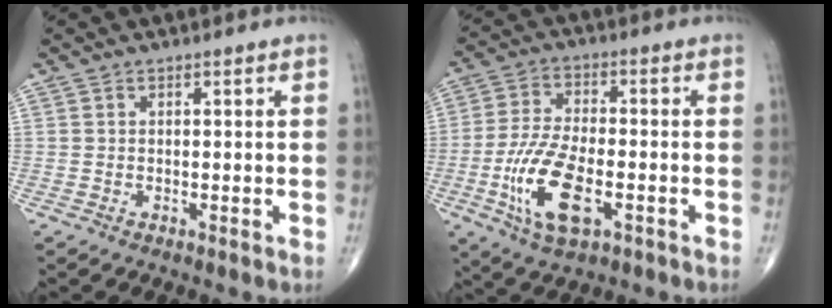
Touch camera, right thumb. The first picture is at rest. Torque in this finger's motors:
{"motor_torque": [-0.07, 0.18, 0.62, 0.46, 0.17]}